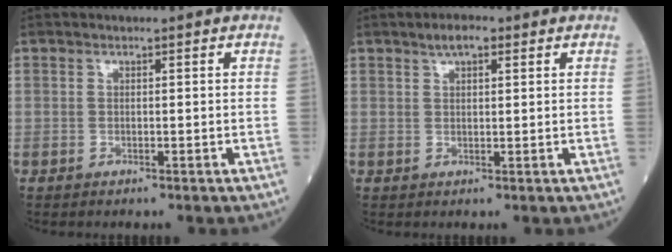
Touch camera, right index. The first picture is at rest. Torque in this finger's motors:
{"motor_torque": [0.15, 0.33, 0.16, 0.05]}